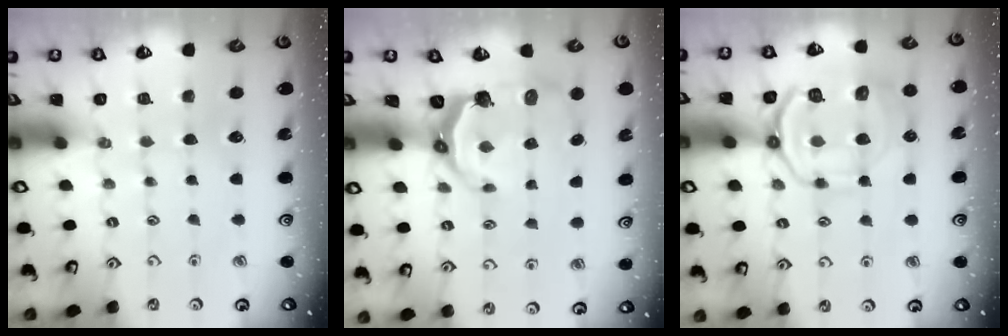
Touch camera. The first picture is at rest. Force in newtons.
{"total": 6.5, "press": 5.0, "slide": 4.1}
{"total": 11.9, "press": 11.8, "slide": 1.0}